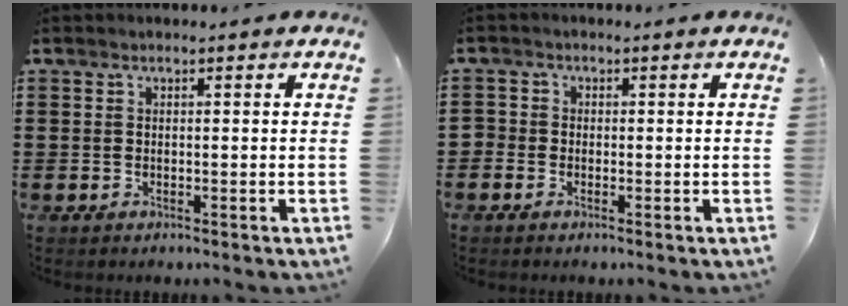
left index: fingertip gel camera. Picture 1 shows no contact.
{"total": 1.1, "force": [-0.7, 0.8, 0.2], "torque": [-0.007, 0.003, -0.015]}